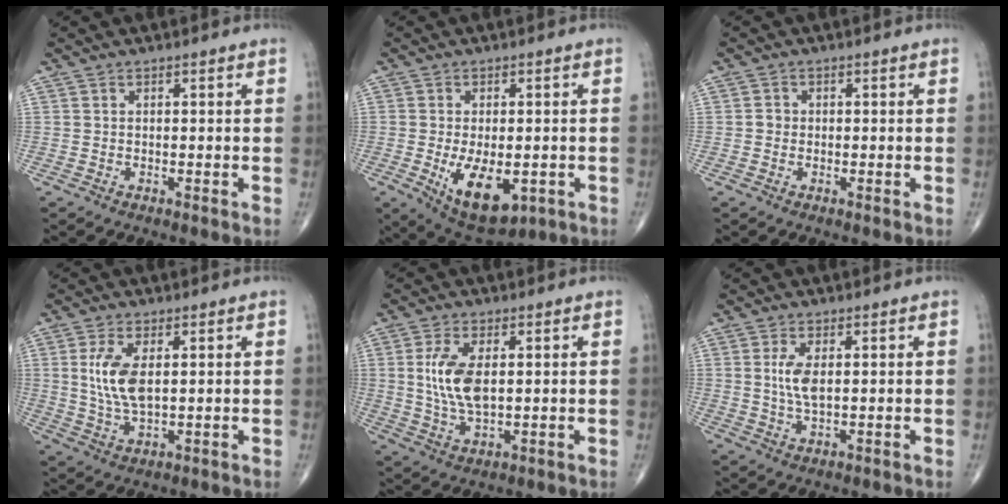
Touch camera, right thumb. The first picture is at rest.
{"total": 11.1, "force": [-2.9, 5.8, 9.0], "torque": [-0.125, -0.009, -0.030]}
{"total": 1.3, "force": [-0.2, 1.2, 0.4], "torque": [-0.001, 0.004, -0.006]}
{"total": 8.1, "force": [1.5, 3.7, 7.1], "torque": [-0.148, -0.010, 0.034]}
{"total": 9.0, "force": [1.3, 4.3, 7.8], "torque": [-0.163, -0.010, 0.029]}
{"total": 4.7, "force": [0.8, 1.9, 4.2], "torque": [-0.090, -0.006, 0.017]}